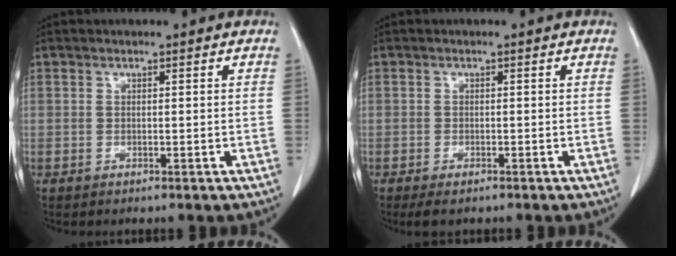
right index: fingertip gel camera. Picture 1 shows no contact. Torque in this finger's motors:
{"motor_torque": [0.22, -0.18, 0.10, 0.03]}